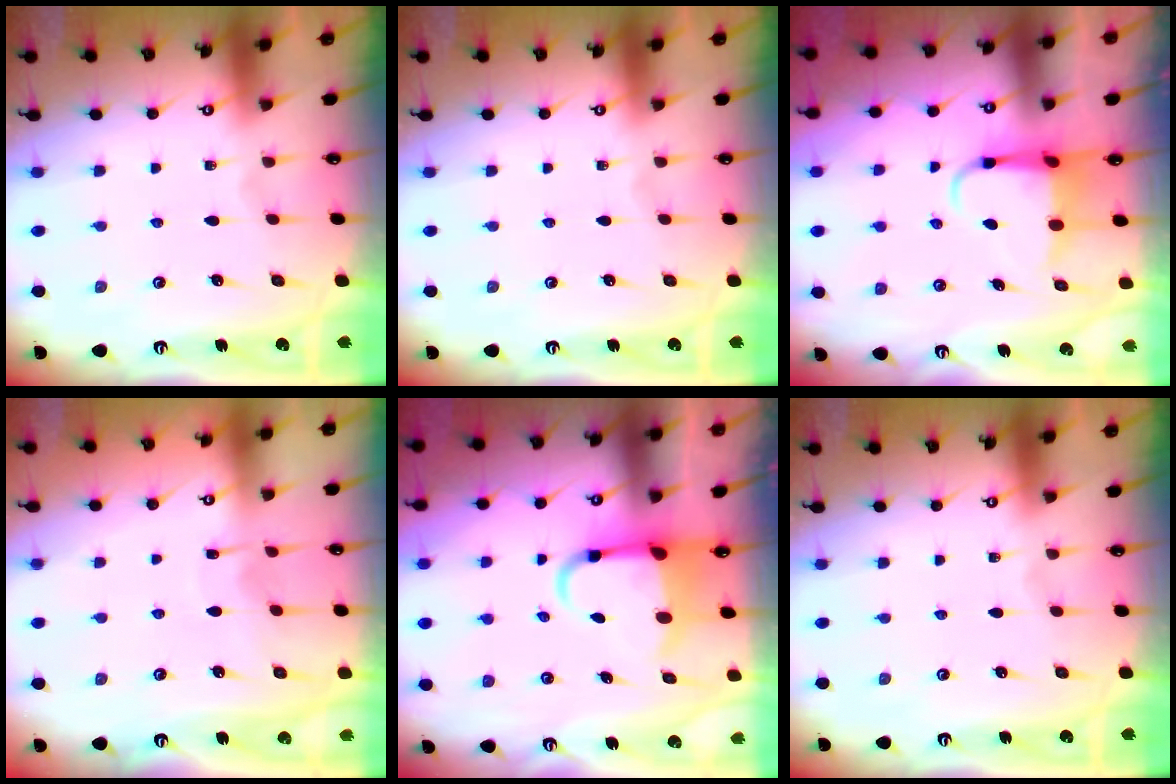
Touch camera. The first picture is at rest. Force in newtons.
{"total": 0.0}
{"total": 5.7, "press": 5.7, "slide": 0.8}
{"total": 3.8, "press": 3.8, "slide": 0.4}
{"total": 5.6, "press": 5.5, "slide": 1.2}
{"total": 0.0}